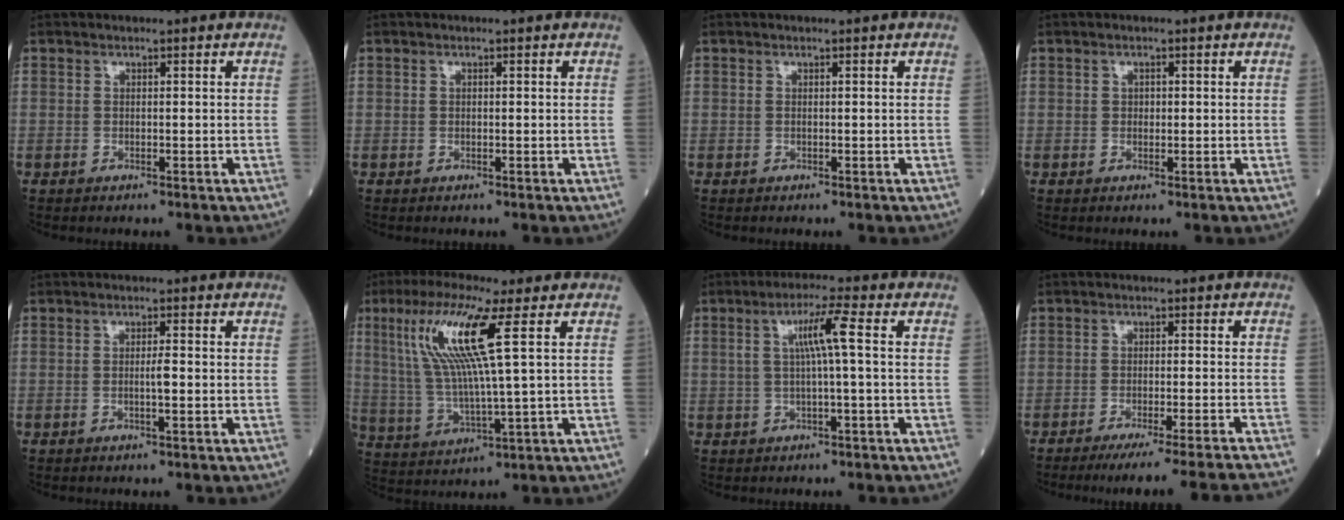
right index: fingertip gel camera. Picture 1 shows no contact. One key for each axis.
{"total": 0.0}
{"total": 0.0}
{"total": 0.7, "fx": 0.1, "fy": 0.5, "fz": 0.5, "tx": -0.010, "ty": 0.000, "tz": 0.002}
{"total": 1.9, "fx": -0.4, "fy": 0.0, "fz": 1.9, "tx": -0.031, "ty": 0.000, "tz": -0.009}
{"total": 12.8, "fx": 4.5, "fy": -0.2, "fz": 12.0, "tx": -0.262, "ty": 0.006, "tz": 0.087}
{"total": 5.5, "fx": 0.7, "fy": -0.5, "fz": 5.4, "tx": -0.103, "ty": 0.012, "tz": 0.016}
{"total": 17.0, "fx": -15.6, "fy": -2.4, "fz": 6.3, "tx": -0.048, "ty": -0.045, "tz": -0.206}